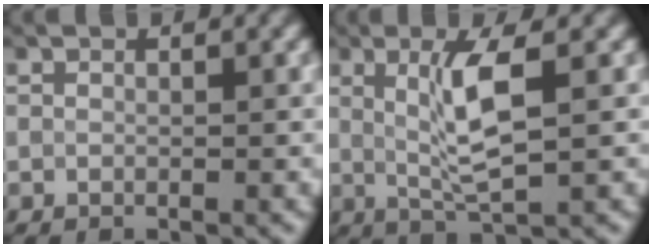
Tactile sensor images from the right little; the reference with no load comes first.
{"total": 4.6, "force": [0.9, 0.7, 4.4], "torque": [-0.090, -0.002, 0.020]}